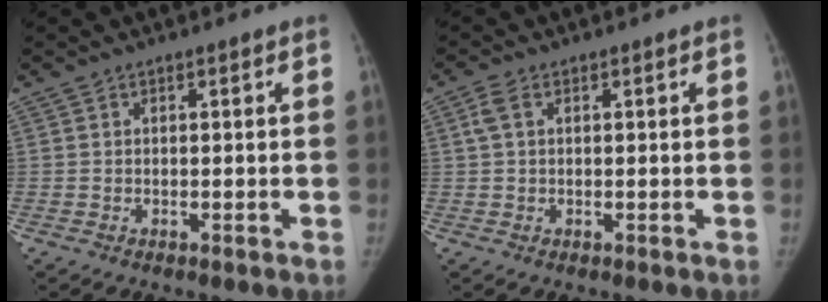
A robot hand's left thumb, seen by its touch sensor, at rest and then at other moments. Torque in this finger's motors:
{"motor_torque": [0.57, 0.02, 0.44, -1.01, 0.23]}